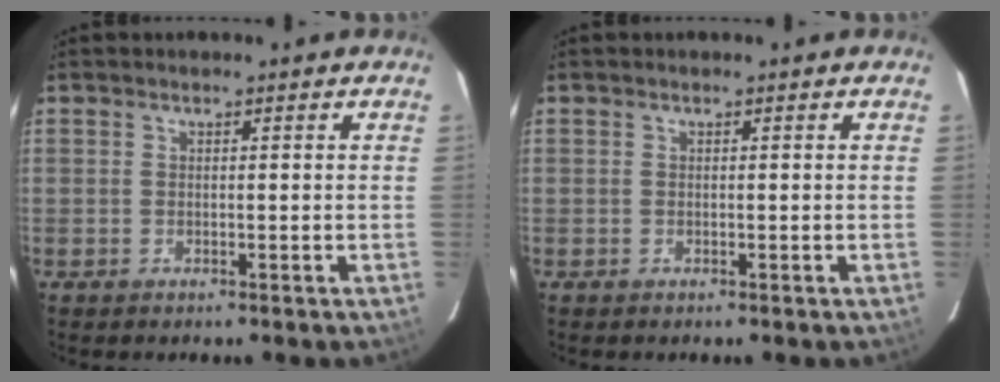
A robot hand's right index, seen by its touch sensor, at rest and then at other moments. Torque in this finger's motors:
{"motor_torque": [0.00, 0.00, 0.02, 0.00]}